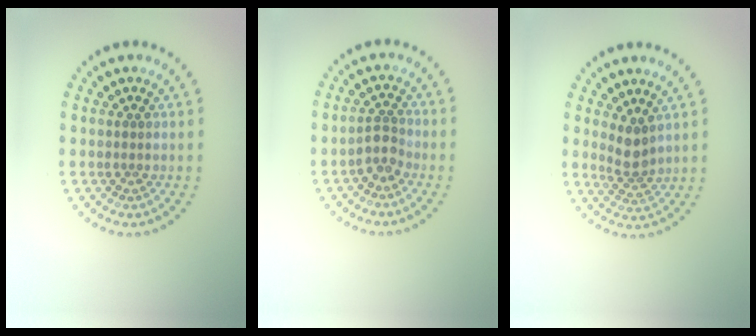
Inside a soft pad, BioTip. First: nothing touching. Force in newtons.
{"total": 1.9, "press": 1.5, "slide": 1.2}
{"total": 2.5, "press": 1.9, "slide": 1.6}